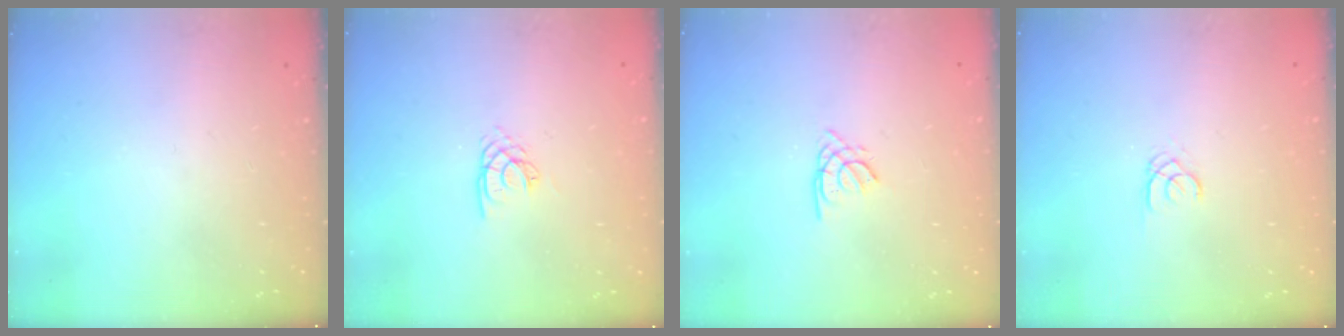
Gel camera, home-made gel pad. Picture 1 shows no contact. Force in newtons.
{"total": 2.2, "press": 2.2, "slide": 0.2}
{"total": 1.1, "press": 1.1, "slide": 0.3}
{"total": 1.8, "press": 1.7, "slide": 0.2}